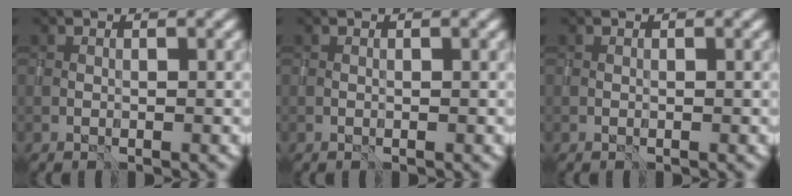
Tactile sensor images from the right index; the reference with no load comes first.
{"total": 0.0}
{"total": 0.0}